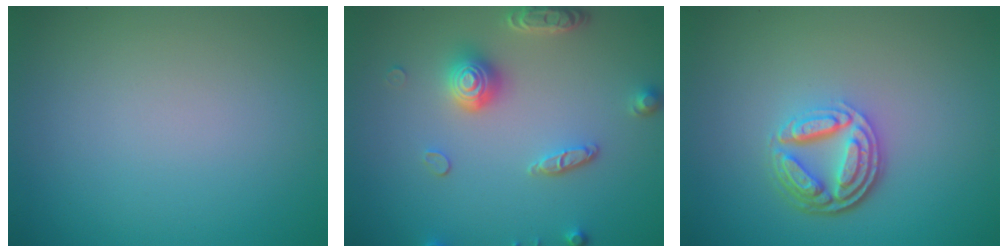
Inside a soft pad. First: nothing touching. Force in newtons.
{"total": 4.2, "press": 3.5, "slide": 2.3}
{"total": 4.6, "press": 3.5, "slide": 3.0}